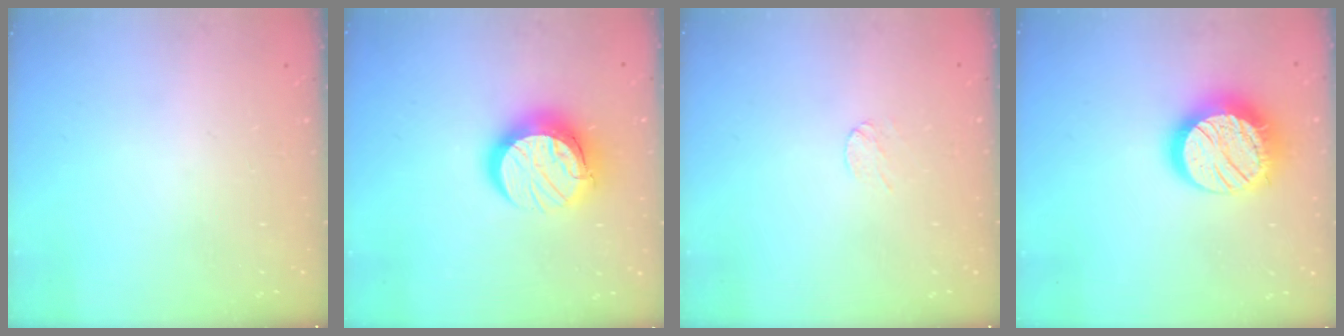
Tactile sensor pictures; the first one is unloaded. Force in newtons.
{"total": 13.5, "press": 13.5, "slide": 1.4}
{"total": 2.6, "press": 2.5, "slide": 0.3}
{"total": 18.1, "press": 18.1, "slide": 1.0}